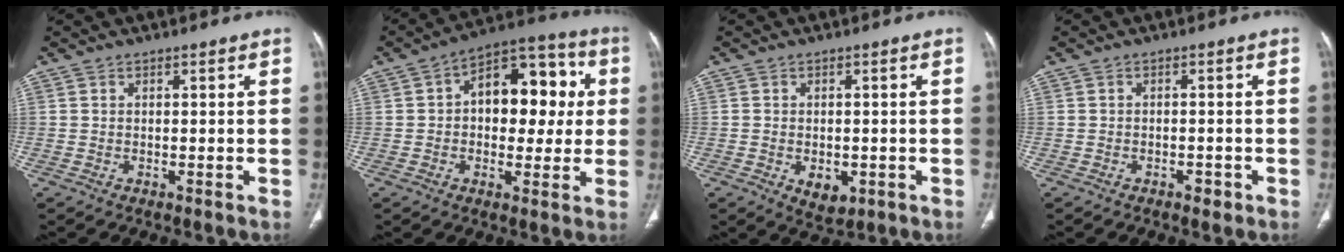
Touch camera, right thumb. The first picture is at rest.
{"total": 16.1, "force": [2.1, 9.9, 12.5], "torque": [-0.124, 0.032, 0.025]}
{"total": 4.5, "force": [-1.6, 3.1, 2.9], "torque": [-0.032, 0.006, -0.013]}
{"total": 1.8, "force": [-1.0, 1.0, 1.0], "torque": [-0.013, 0.006, -0.014]}